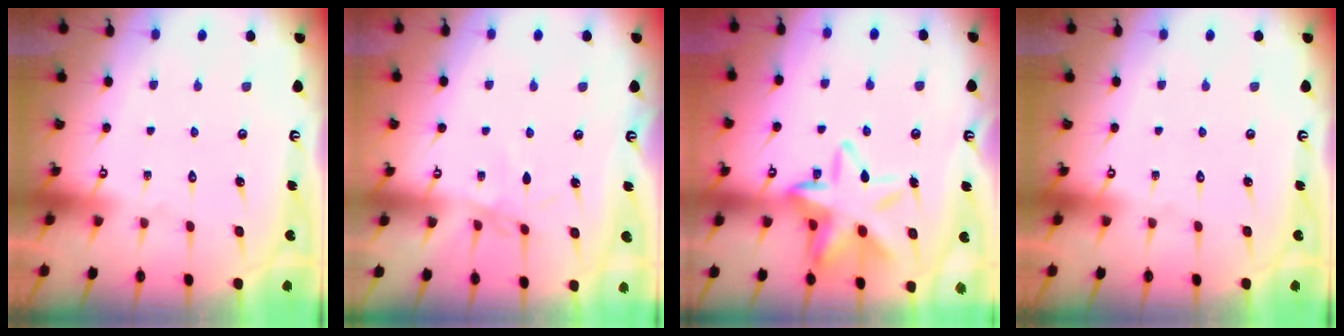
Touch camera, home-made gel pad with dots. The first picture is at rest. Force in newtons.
{"total": 2.4, "press": 2.3, "slide": 0.4}
{"total": 16.5, "press": 16.4, "slide": 1.4}
{"total": 0.0}